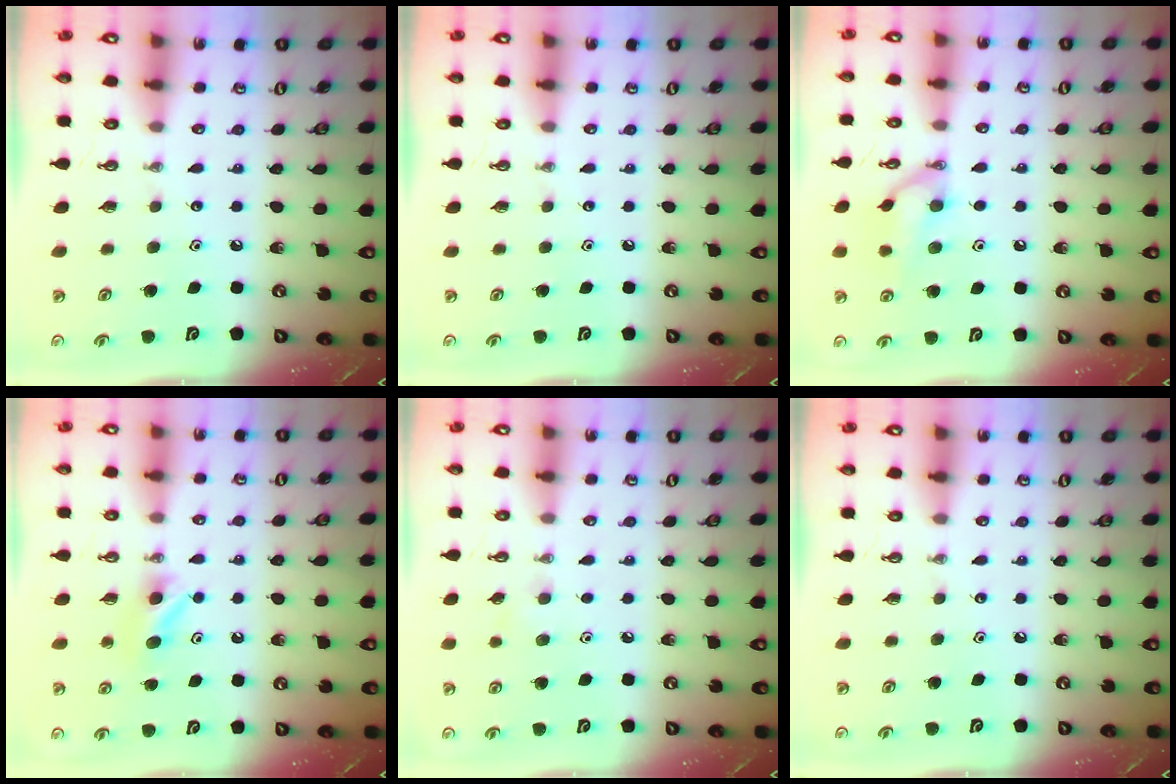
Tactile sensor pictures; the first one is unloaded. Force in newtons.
{"total": 0.0}
{"total": 11.6, "press": 11.4, "slide": 1.7}
{"total": 4.5, "press": 3.9, "slide": 2.4}
{"total": 6.1, "press": 5.5, "slide": 2.6}
{"total": 0.0}